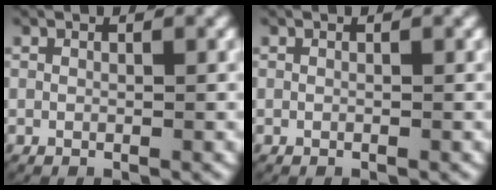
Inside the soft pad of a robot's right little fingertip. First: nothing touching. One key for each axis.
{"total": 0.0}